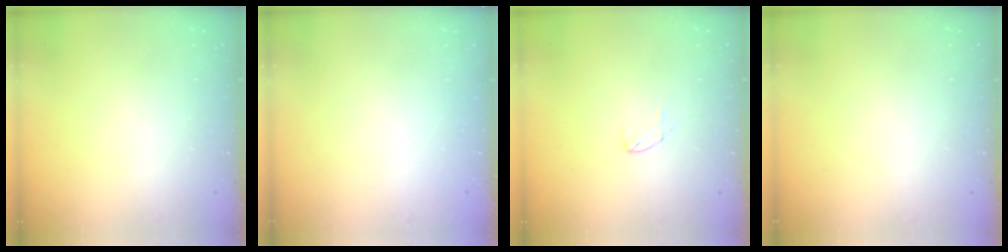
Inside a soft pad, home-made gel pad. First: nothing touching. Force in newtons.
{"total": 0.0}
{"total": 3.7, "press": 3.7, "slide": 0.3}
{"total": 0.0}